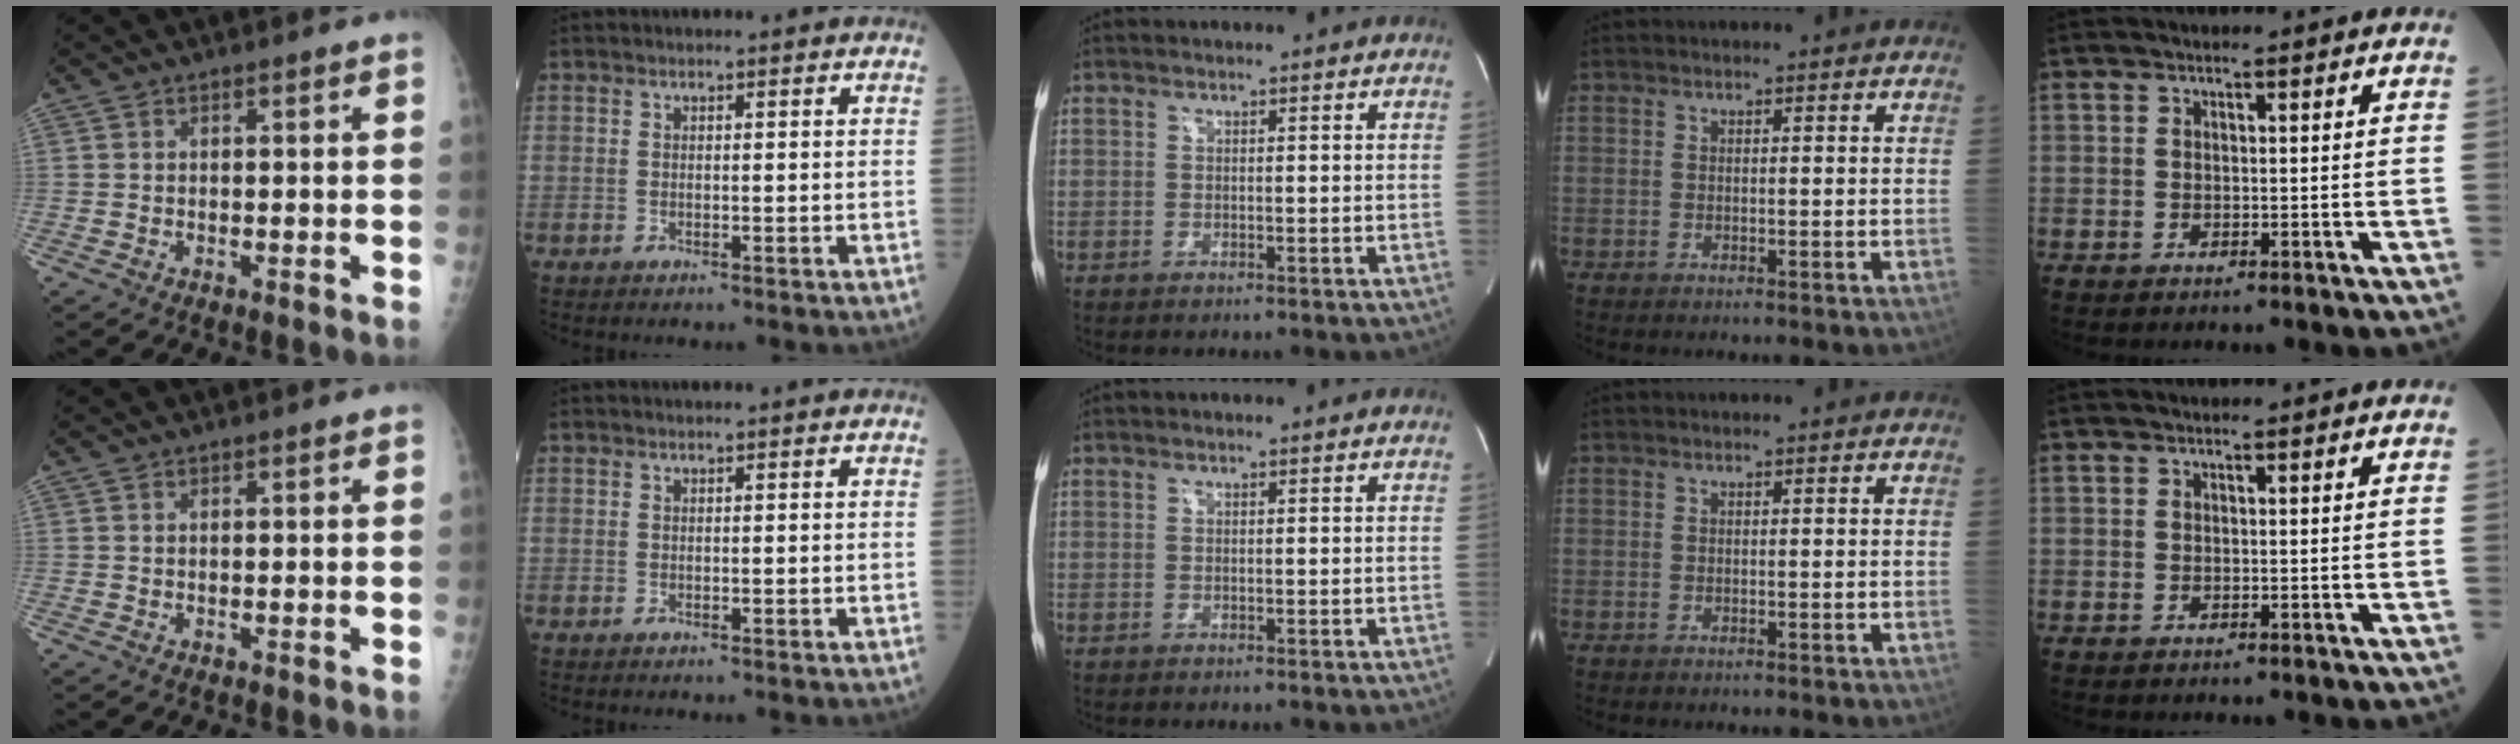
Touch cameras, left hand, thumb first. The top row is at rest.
{}